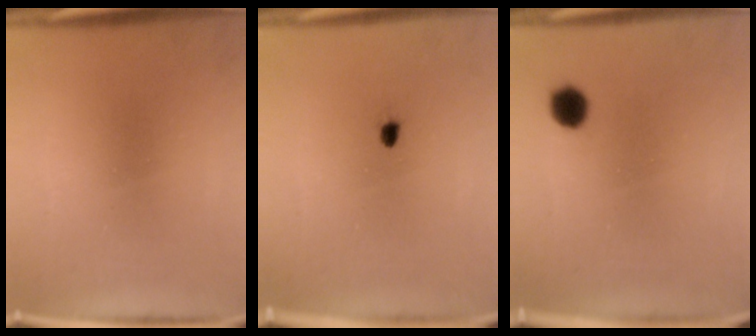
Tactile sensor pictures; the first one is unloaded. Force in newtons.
{"total": 1.0}
{"total": 4.0}